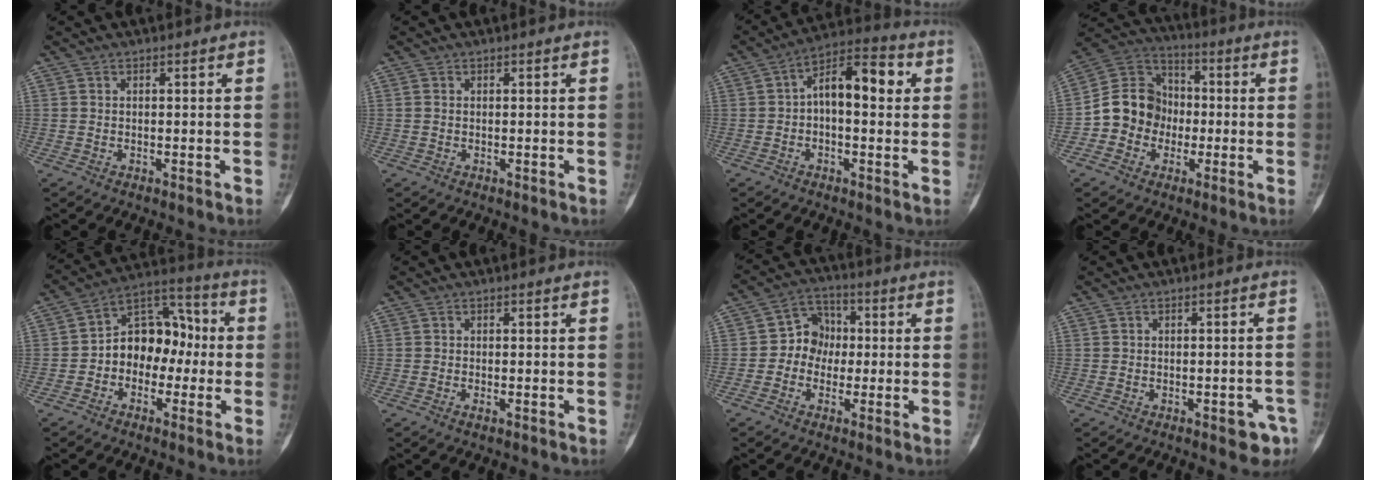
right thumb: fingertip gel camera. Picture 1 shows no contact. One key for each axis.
{"total": 0.5, "fx": 0.1, "fy": 0.4, "fz": 0.4, "tx": -0.011, "ty": 0.001, "tz": 0.002}
{"total": 11.2, "fx": 1.3, "fy": 5.6, "fz": 9.7, "tx": -0.133, "ty": 0.036, "tz": 0.012}
{"total": 12.1, "fx": -2.3, "fy": 10.8, "fz": 5.0, "tx": -0.053, "ty": 0.040, "tz": -0.051}
{"total": 12.4, "fx": -1.6, "fy": 9.0, "fz": 8.4, "tx": -0.088, "ty": 0.050, "tz": -0.041}
{"total": 0.8, "fx": -0.4, "fy": 0.2, "fz": 0.6, "tx": -0.012, "ty": 0.000, "tz": -0.008}
{"total": 7.2, "fx": -0.6, "fy": 6.3, "fz": 3.5, "tx": -0.021, "ty": 0.025, "tz": -0.028}
{"total": 4.2, "fx": -2.2, "fy": 1.8, "fz": 3.1, "tx": -0.022, "ty": 0.015, "tz": -0.021}